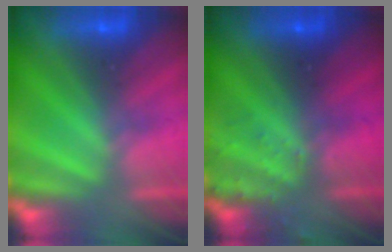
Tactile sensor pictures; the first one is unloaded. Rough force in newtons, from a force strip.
{"total": 3.2}